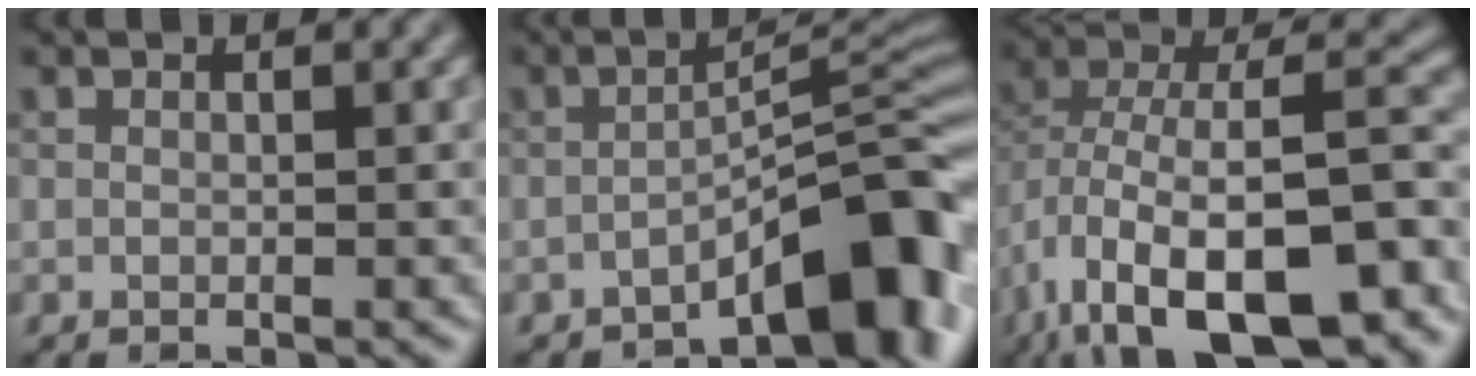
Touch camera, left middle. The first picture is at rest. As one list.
[{"total": 8.0, "force": [-4.7, 1.9, 6.1], "torque": [-0.076, 0.019, -0.077]}, {"total": 16.0, "force": [-7.2, 7.4, 12.2], "torque": [-0.207, 0.004, -0.112]}]